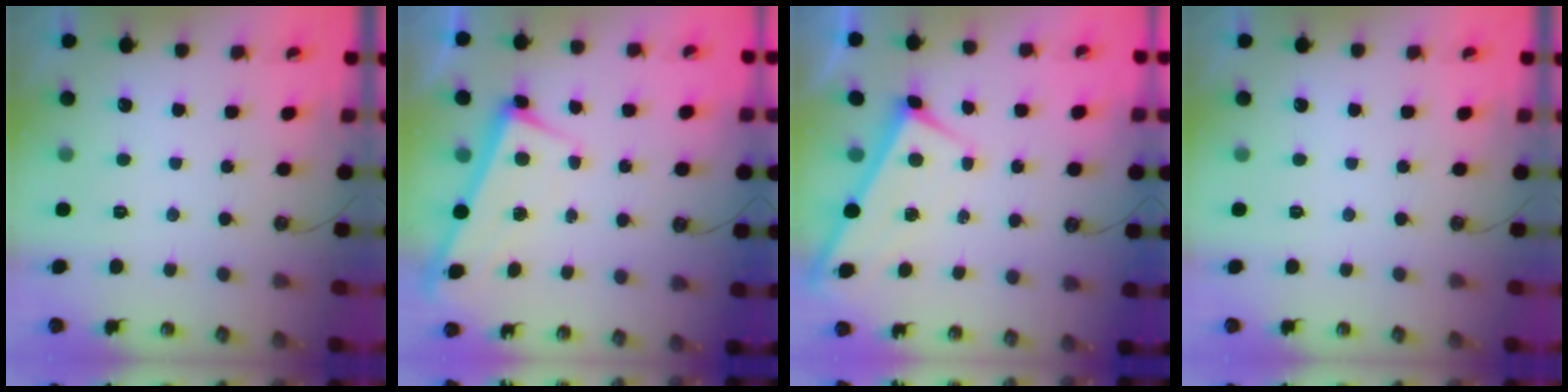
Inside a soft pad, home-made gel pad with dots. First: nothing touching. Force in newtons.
{"total": 2.8, "press": 2.7, "slide": 0.4}
{"total": 1.7, "press": 1.7, "slide": 0.1}
{"total": 0.0}